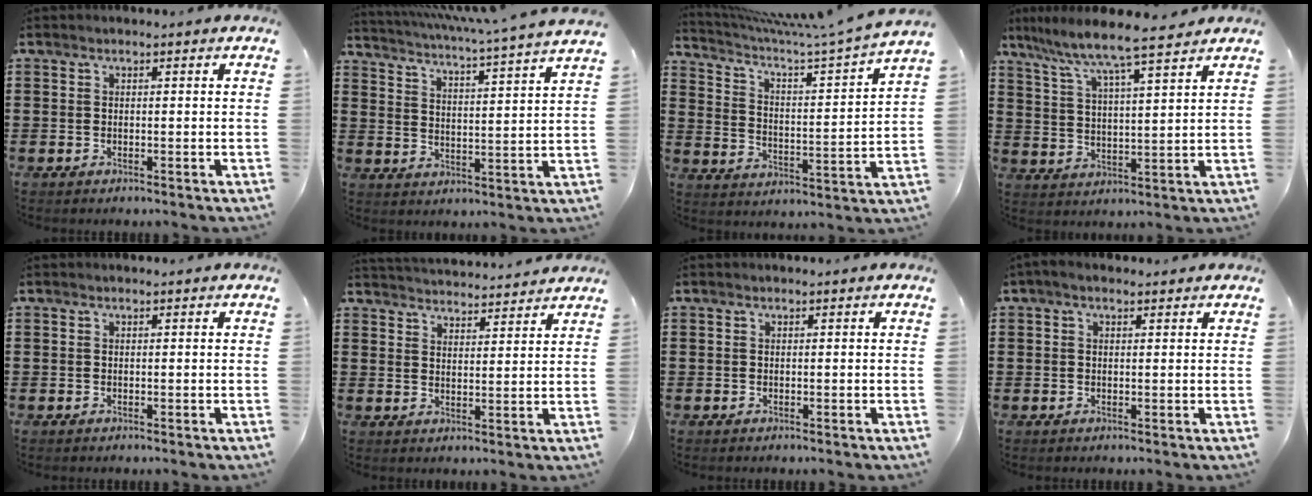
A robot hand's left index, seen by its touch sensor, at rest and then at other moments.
{"total": 4.4, "force": [4.0, -1.1, 1.7], "torque": [-0.053, -0.037, 0.059]}
{"total": 5.3, "force": [4.6, -0.4, 2.6], "torque": [-0.074, -0.044, 0.067]}
{"total": 6.8, "force": [6.1, -0.4, 3.0], "torque": [-0.086, -0.042, 0.098]}
{"total": 0.0}
{"total": 3.7, "force": [3.7, -0.2, -0.1], "torque": [-0.012, -0.022, 0.066]}
{"total": 0.0}
{"total": 1.1, "force": [0.6, 0.5, 0.8], "torque": [-0.016, 0.004, 0.010]}